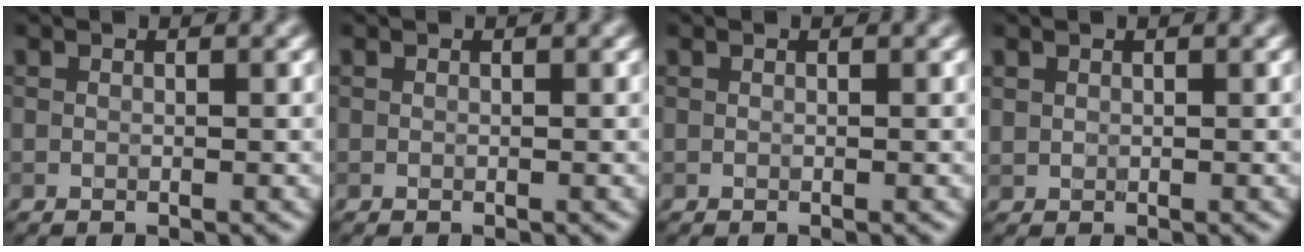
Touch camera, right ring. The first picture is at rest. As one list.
[{"total": 0.0}, {"total": 0.0}, {"total": 0.7, "force": [0.4, 0.5, 0.2], "torque": [-0.003, -0.002, 0.013]}]